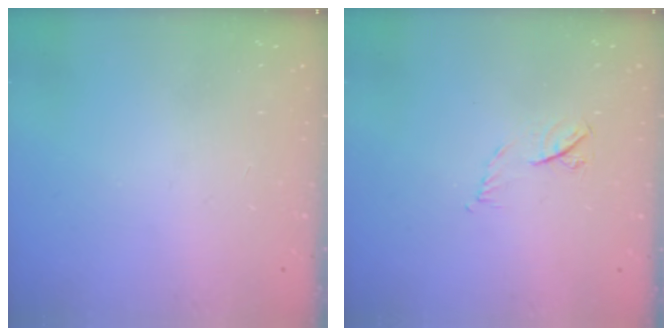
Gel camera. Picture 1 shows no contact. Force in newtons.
{"total": 5.2, "press": 5.1, "slide": 0.8}